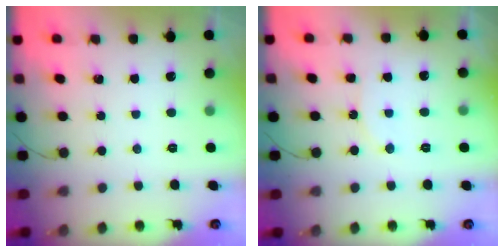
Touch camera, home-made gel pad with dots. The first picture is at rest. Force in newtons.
{"total": 6.1, "press": 6.0, "slide": 0.9}